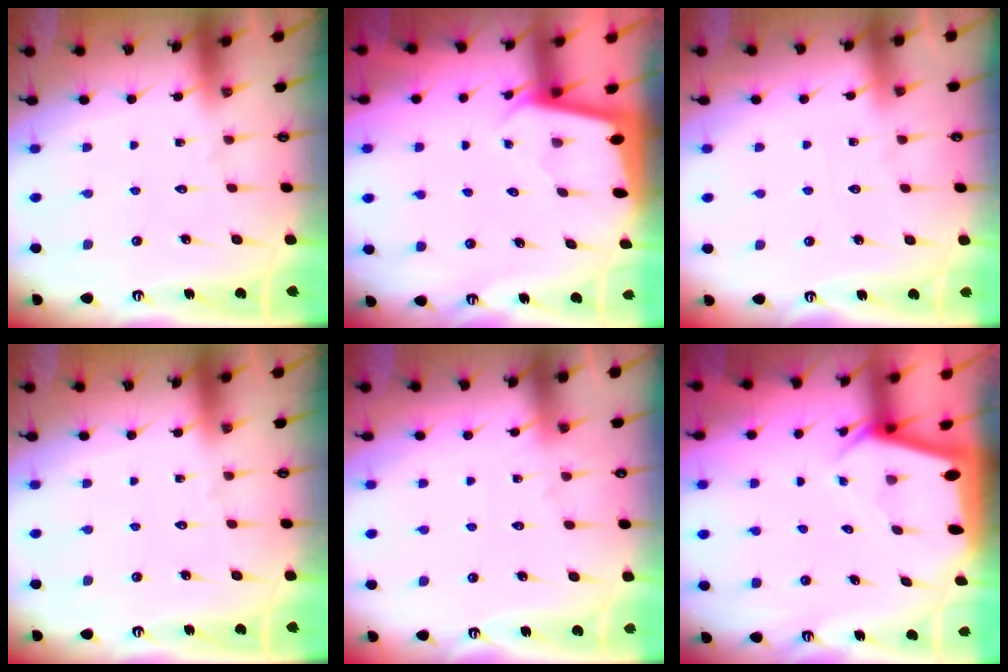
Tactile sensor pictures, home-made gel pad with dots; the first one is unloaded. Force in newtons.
{"total": 1.9, "press": 1.9, "slide": 0.1}
{"total": 1.8, "press": 1.8, "slide": 0.3}
{"total": 0.0}
{"total": 4.6, "press": 4.5, "slide": 0.6}
{"total": 3.1, "press": 3.1, "slide": 0.2}